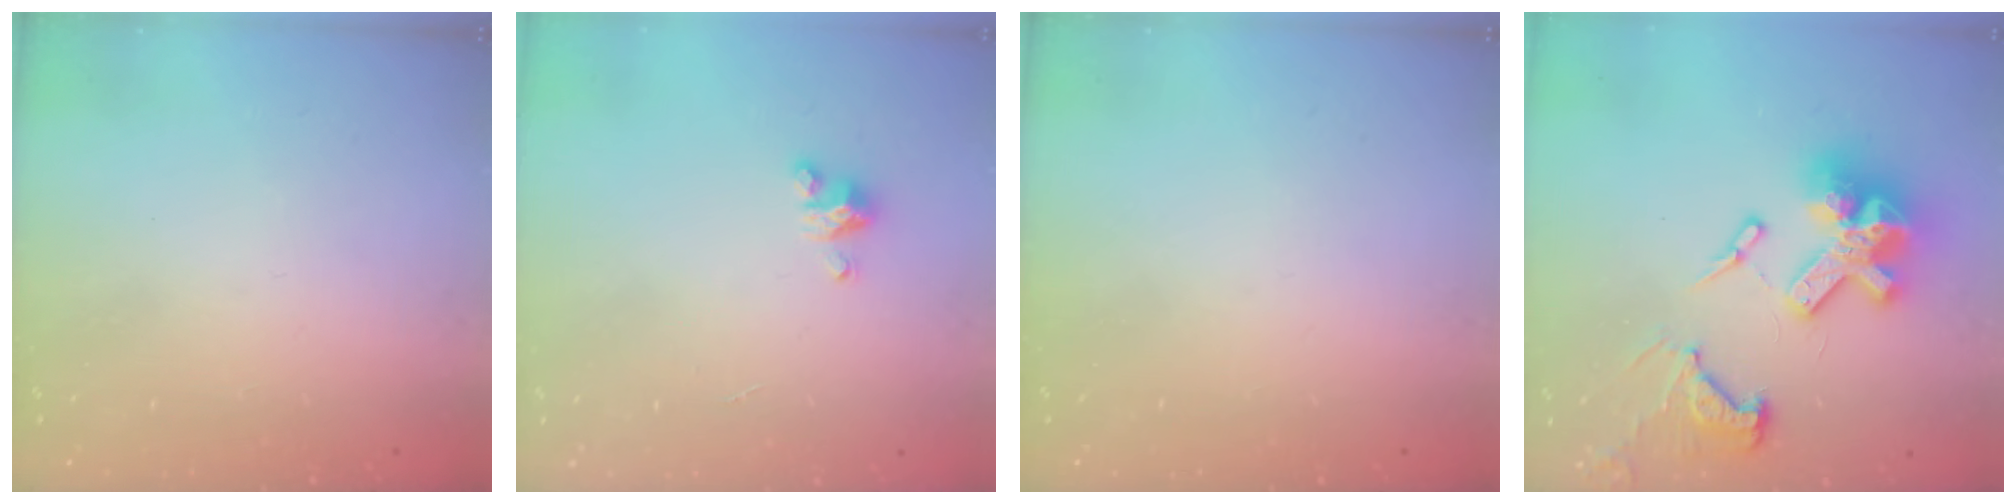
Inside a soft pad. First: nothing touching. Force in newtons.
{"total": 3.0, "press": 3.0, "slide": 0.3}
{"total": 0.0}
{"total": 23.0, "press": 22.8, "slide": 2.4}